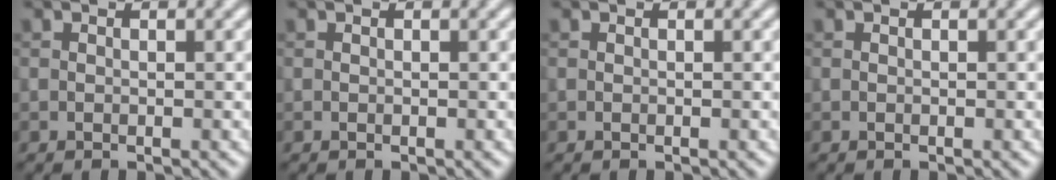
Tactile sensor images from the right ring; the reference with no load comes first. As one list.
[{"total": 0.0}, {"total": 0.0}, {"total": 0.0}]